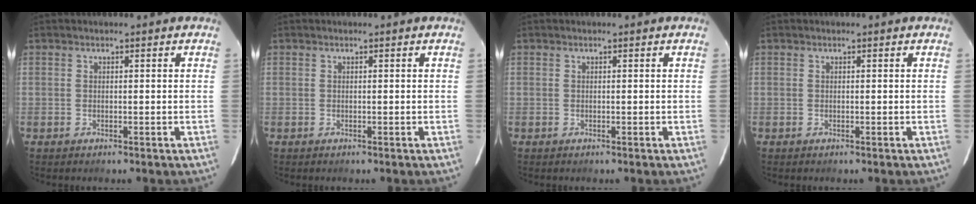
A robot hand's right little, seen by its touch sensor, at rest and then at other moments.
{"total": 0.0}
{"total": 0.0}
{"total": 0.0}